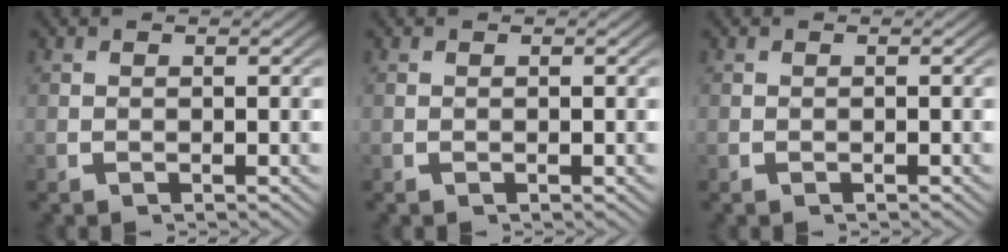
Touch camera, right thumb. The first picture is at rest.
{"total": 0.0}
{"total": 0.0}